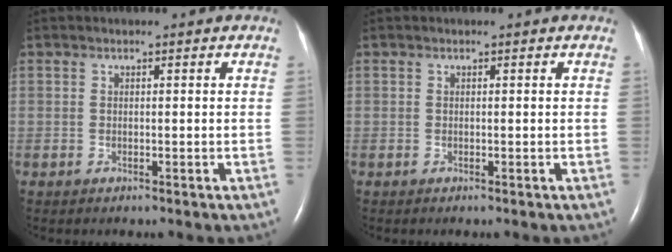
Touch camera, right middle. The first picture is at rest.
{"total": 0.0}